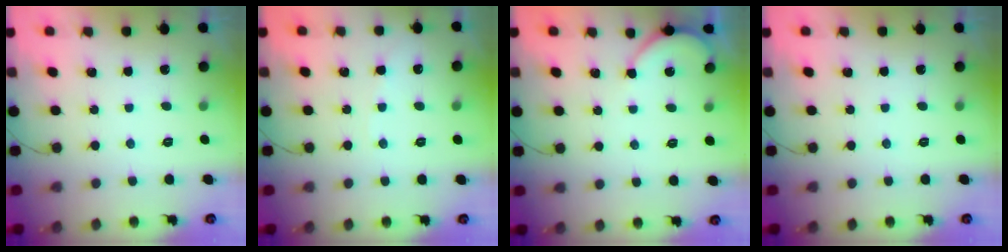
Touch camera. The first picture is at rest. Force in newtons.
{"total": 3.0, "press": 3.0, "slide": 0.3}
{"total": 4.2, "press": 4.2, "slide": 0.5}
{"total": 0.0}